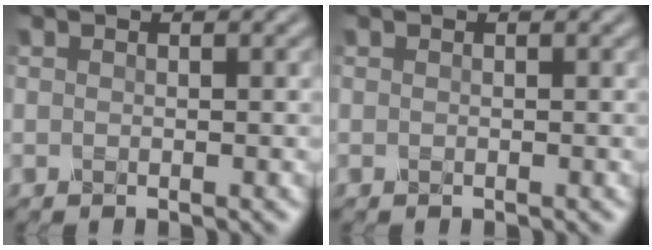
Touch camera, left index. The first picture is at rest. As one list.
[{"total": 0.0}]